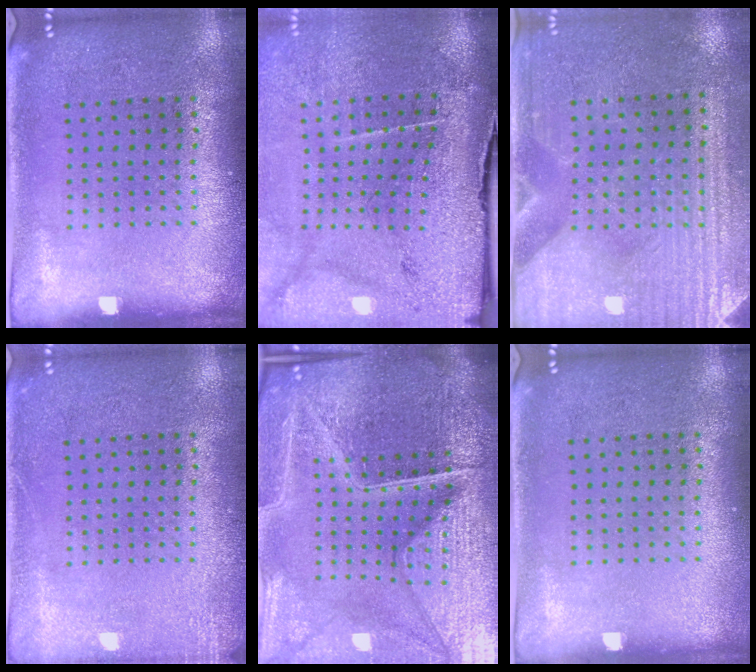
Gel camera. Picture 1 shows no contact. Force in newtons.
{"total": 3.5, "press": 3.2, "slide": 1.4}
{"total": 3.5, "press": 3.1, "slide": 1.5}
{"total": 1.9, "press": 1.9, "slide": 0.3}
{"total": 6.8, "press": 6.0, "slide": 3.1}
{"total": 0.0}